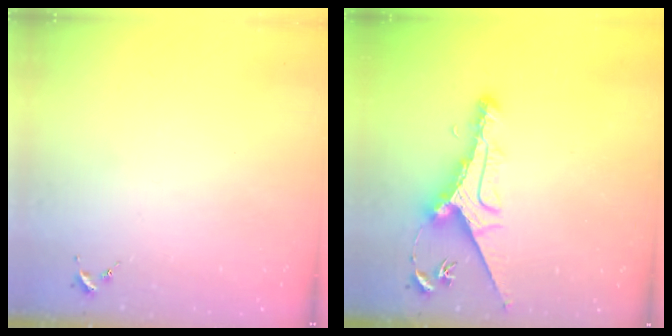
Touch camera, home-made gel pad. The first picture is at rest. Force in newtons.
{"total": 11.1, "press": 11.0, "slide": 1.0}